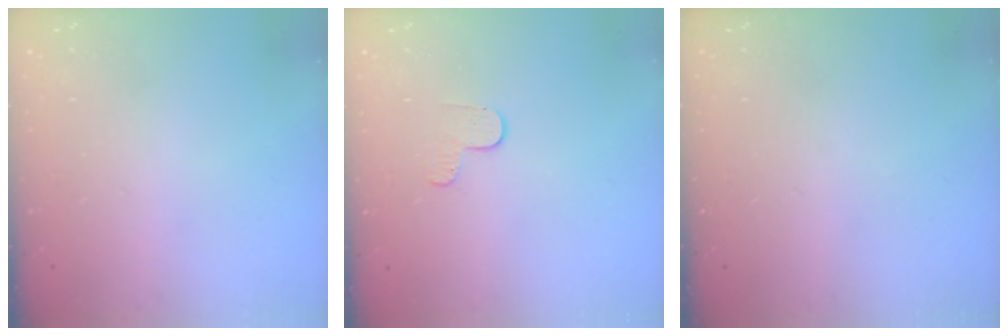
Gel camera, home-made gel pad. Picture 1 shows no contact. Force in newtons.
{"total": 3.9, "press": 3.9, "slide": 0.4}
{"total": 0.0}